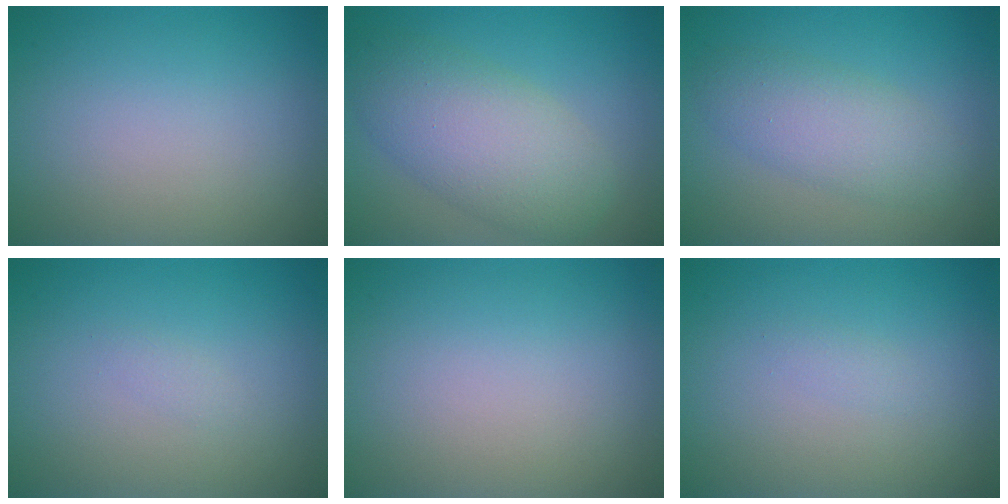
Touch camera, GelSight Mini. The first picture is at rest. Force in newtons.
{"total": 6.5, "press": 6.5, "slide": 0.1}
{"total": 3.8, "press": 3.8, "slide": 0.1}
{"total": 0.6, "press": 0.6, "slide": 0.0}
{"total": 0.0}
{"total": 0.6, "press": 0.6, "slide": 0.0}